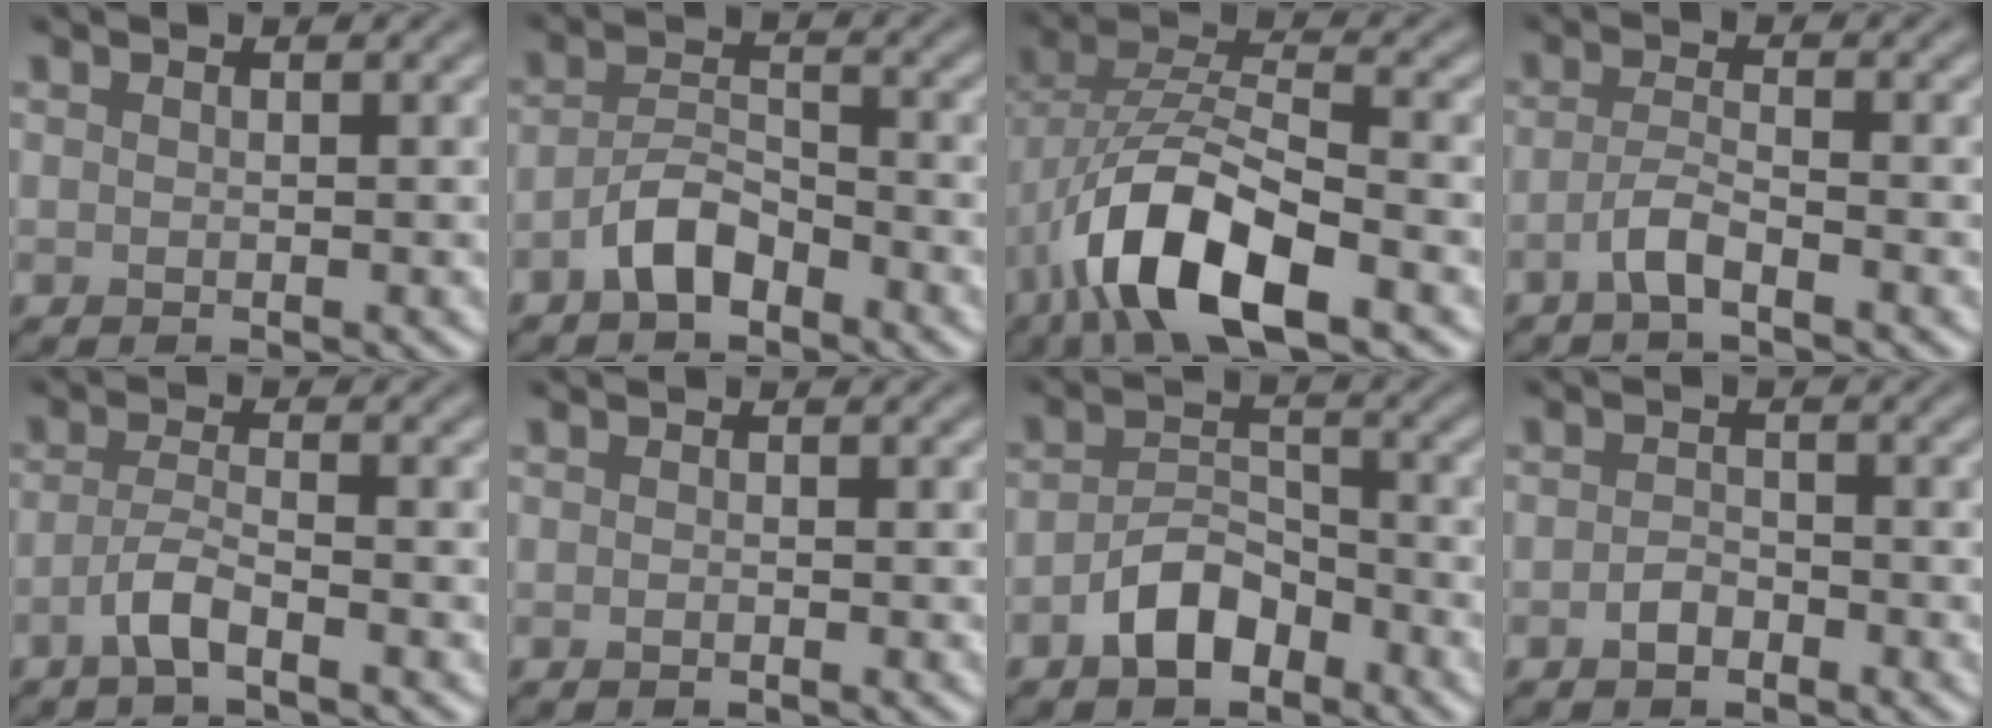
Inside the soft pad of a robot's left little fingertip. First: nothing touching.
{"total": 3.3, "force": [-2.1, 1.4, 2.0], "torque": [-0.039, 0.010, -0.046]}
{"total": 10.1, "force": [-5.0, 3.8, 7.9], "torque": [-0.151, 0.009, -0.097]}
{"total": 2.3, "force": [-1.3, 0.4, 1.9], "torque": [-0.040, 0.003, -0.032]}
{"total": 2.6, "force": [-1.4, 0.5, 2.1], "torque": [-0.045, 0.004, -0.035]}
{"total": 0.0}
{"total": 4.1, "force": [-2.4, 2.3, 2.4], "torque": [-0.040, 0.009, -0.047]}
{"total": 1.4, "force": [-0.8, 0.8, 0.8], "torque": [-0.016, 0.003, -0.018]}